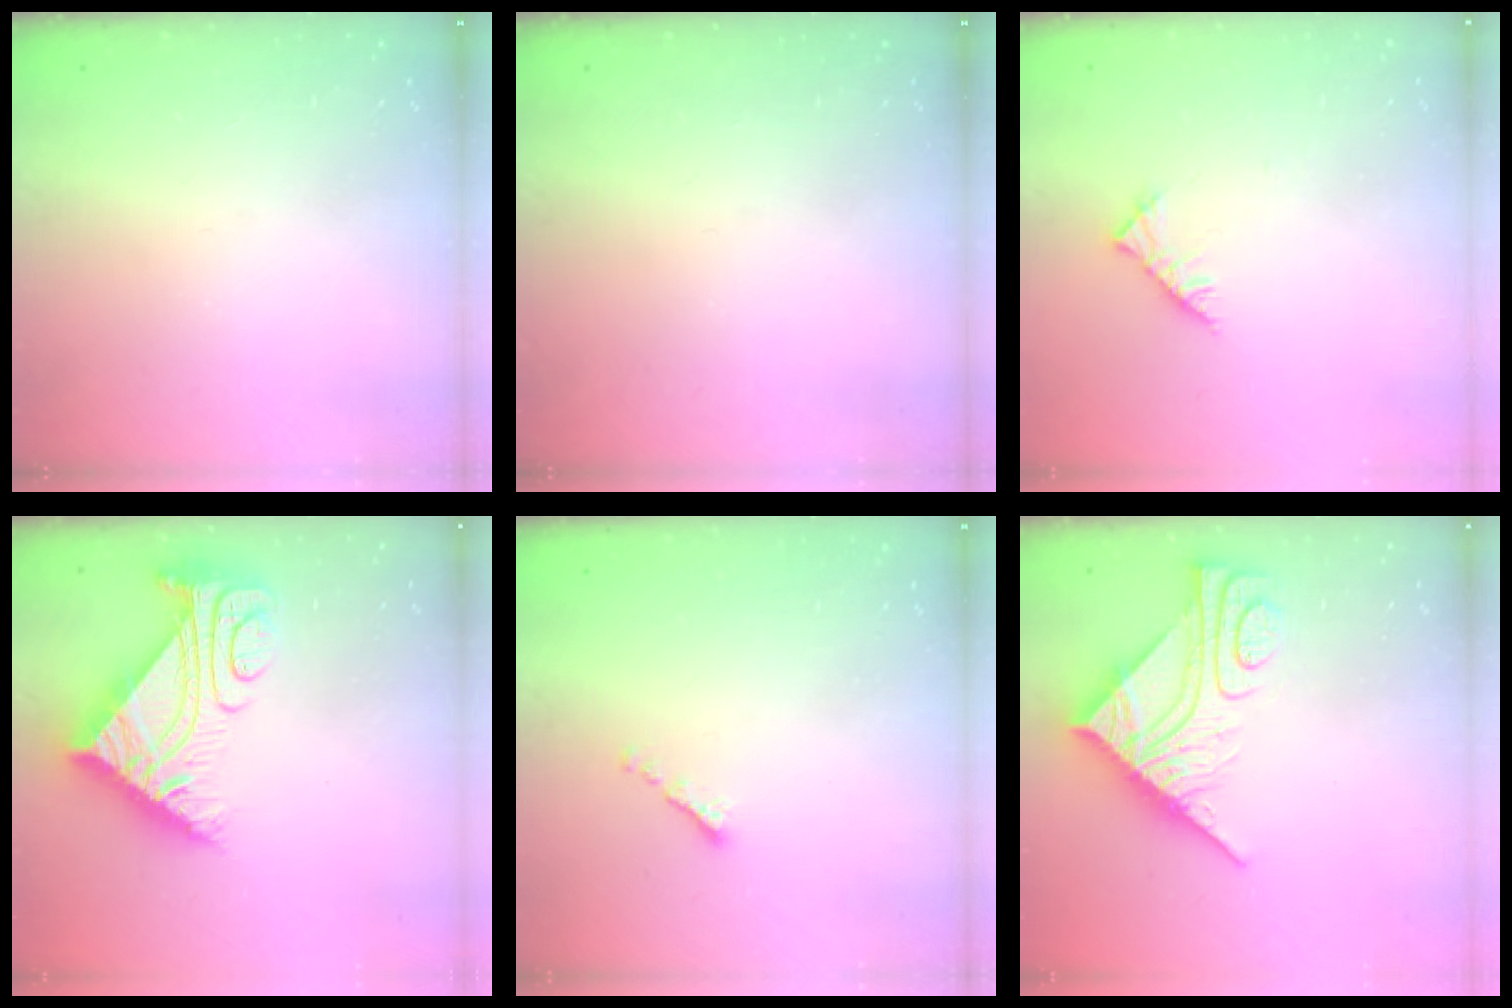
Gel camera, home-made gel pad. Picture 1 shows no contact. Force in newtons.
{"total": 0.0}
{"total": 4.5, "press": 4.5, "slide": 0.9}
{"total": 11.1, "press": 11.0, "slide": 1.0}
{"total": 0.0}
{"total": 11.7, "press": 11.7, "slide": 1.1}